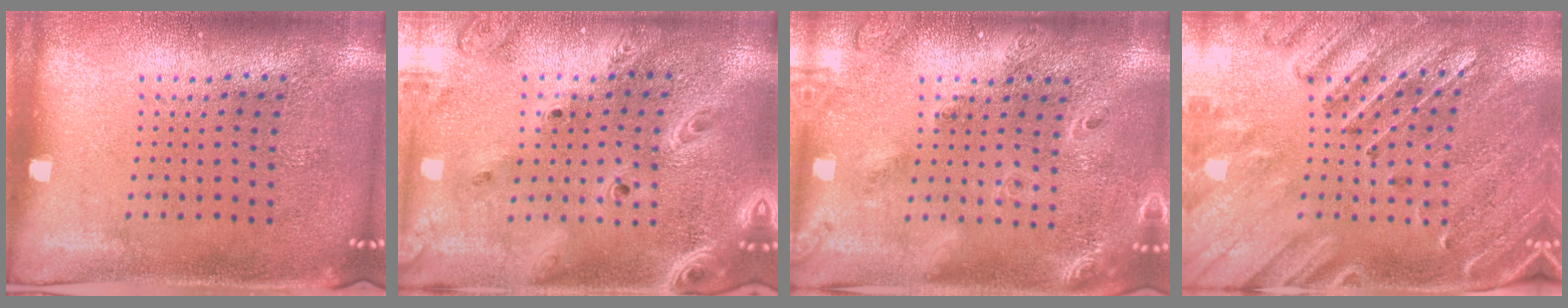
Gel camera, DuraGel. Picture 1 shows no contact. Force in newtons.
{"total": 3.0, "press": 2.5, "slide": 1.6}
{"total": 1.7, "press": 1.6, "slide": 0.8}
{"total": 2.9, "press": 2.7, "slide": 0.9}